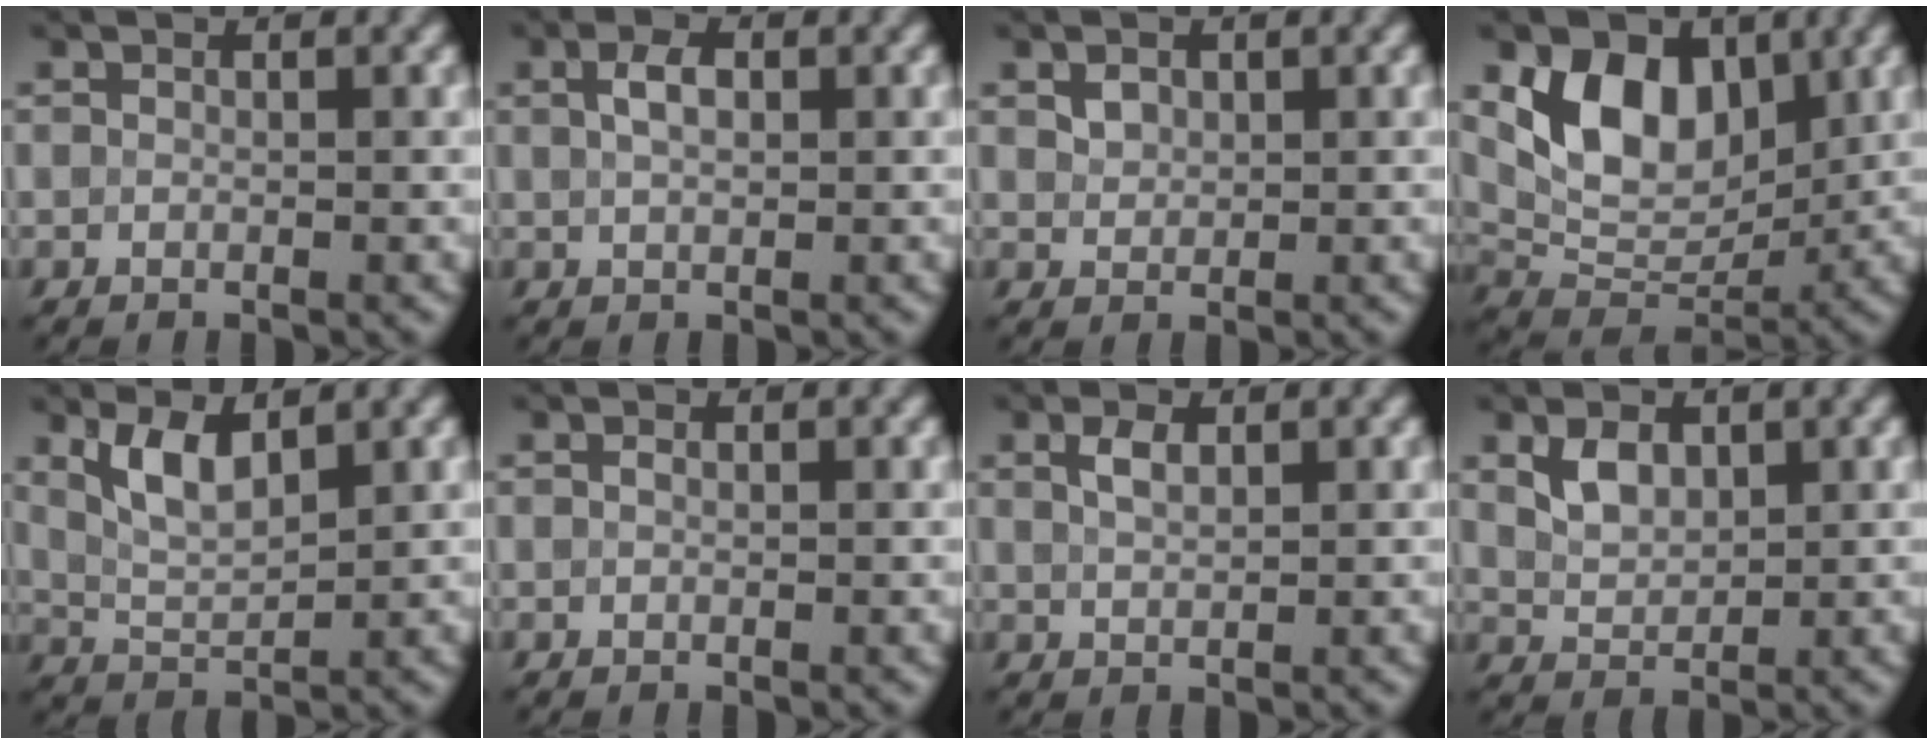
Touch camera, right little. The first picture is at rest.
{"total": 2.2, "force": [0.6, 1.2, 1.7], "torque": [-0.036, 0.003, 0.010]}
{"total": 1.2, "force": [0.6, 1.0, 0.5], "torque": [-0.010, -0.001, 0.013]}
{"total": 7.7, "force": [2.7, 5.1, 5.1], "torque": [-0.082, -0.008, 0.046]}
{"total": 3.6, "force": [1.9, 1.4, 2.7], "torque": [-0.059, -0.005, 0.042]}
{"total": 0.0}
{"total": 1.8, "force": [0.9, 0.9, 1.3], "torque": [-0.028, 0.003, 0.019]}
{"total": 2.7, "force": [1.2, 1.7, 1.6], "torque": [-0.035, -0.001, 0.027]}